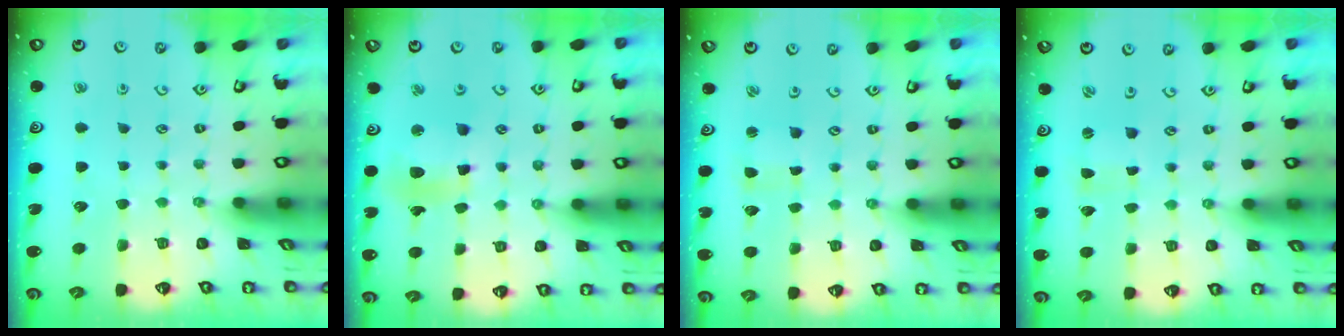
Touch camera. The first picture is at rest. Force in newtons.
{"total": 11.2, "press": 11.2, "slide": 1.3}
{"total": 1.8, "press": 1.8, "slide": 0.3}
{"total": 0.0}